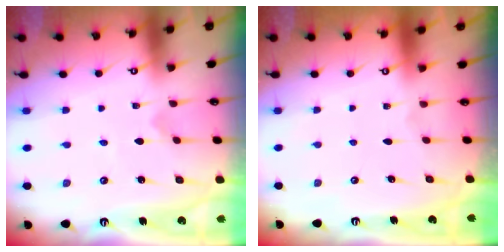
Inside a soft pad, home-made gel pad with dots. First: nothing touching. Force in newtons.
{"total": 0.0}